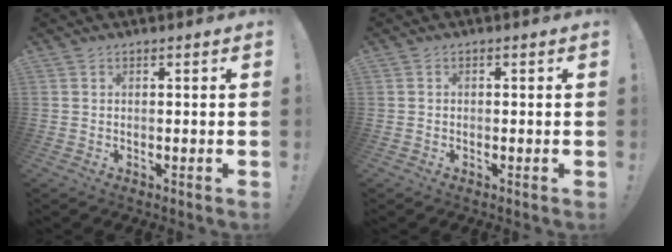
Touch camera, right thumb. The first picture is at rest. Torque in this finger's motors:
{"motor_torque": [-0.08, 0.11, -0.22, 0.32, -0.04]}